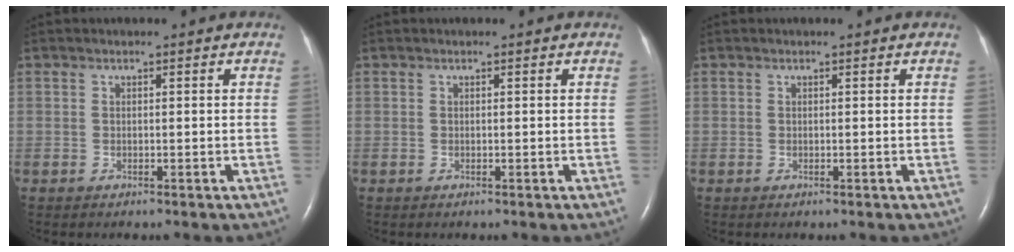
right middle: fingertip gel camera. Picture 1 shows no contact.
{"total": 0.0}
{"total": 0.0}